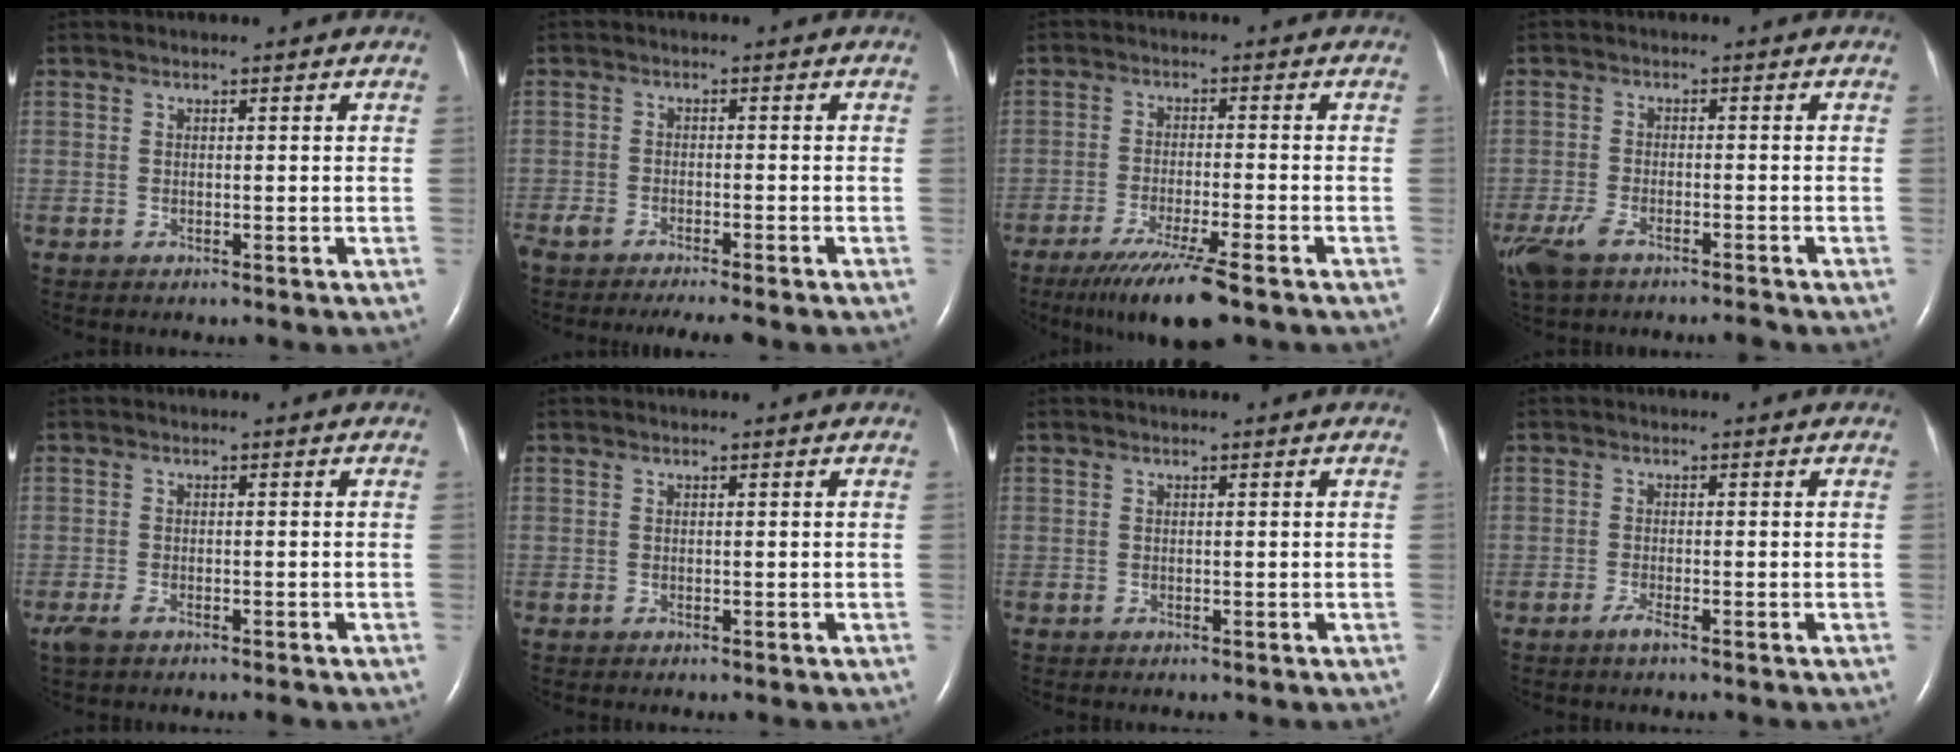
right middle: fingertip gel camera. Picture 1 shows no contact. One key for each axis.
{"total": 8.3, "fx": -7.0, "fy": 1.1, "fz": 4.3, "tx": -0.065, "ty": -0.010, "tz": -0.110}
{"total": 9.4, "fx": -6.5, "fy": -0.1, "fz": 6.7, "tx": -0.116, "ty": -0.026, "tz": -0.107}
{"total": 5.0, "fx": -3.6, "fy": 1.4, "fz": 3.2, "tx": -0.069, "ty": -0.012, "tz": -0.065}
{"total": 3.1, "fx": -2.2, "fy": 0.8, "fz": 2.0, "tx": -0.044, "ty": -0.008, "tz": -0.038}
{"total": 0.0}
{"total": 0.0}
{"total": 1.4, "fx": -0.9, "fy": -0.1, "fz": 1.0, "tx": -0.026, "ty": -0.003, "tz": -0.020}